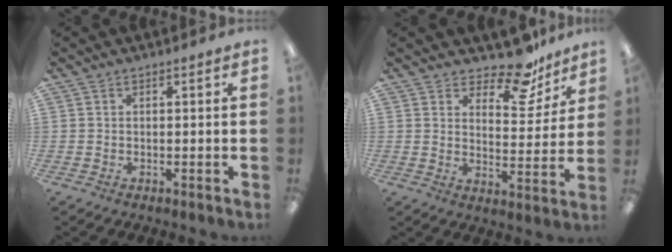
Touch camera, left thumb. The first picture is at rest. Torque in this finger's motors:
{"motor_torque": [0.45, 0.58, -0.44, 0.02, -0.04]}